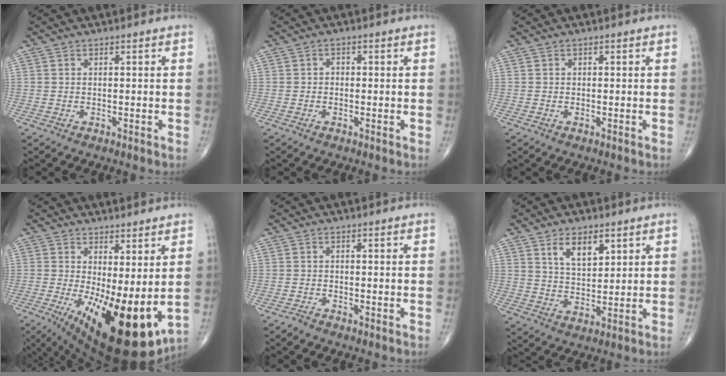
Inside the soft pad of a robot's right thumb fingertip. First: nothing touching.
{"total": 1.0, "force": [-0.2, 0.8, 0.5], "torque": [0.000, 0.003, -0.008]}
{"total": 0.0}
{"total": 17.3, "force": [-1.7, 6.2, 16.0], "torque": [-0.247, -0.040, -0.003]}
{"total": 1.0, "force": [-0.8, 0.1, 0.5], "torque": [-0.011, -0.002, -0.020]}
{"total": 7.0, "force": [3.6, 3.5, 4.8], "torque": [-0.067, -0.026, 0.067]}